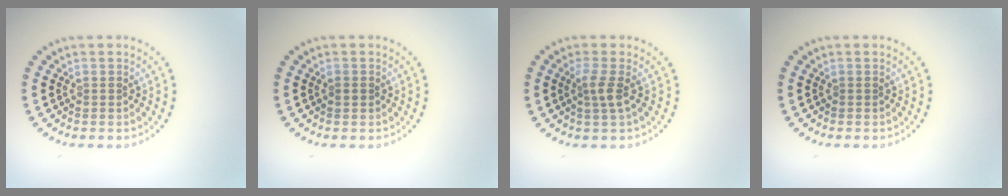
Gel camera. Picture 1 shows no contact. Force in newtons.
{"total": 0.9, "press": 0.9, "slide": 0.1}
{"total": 1.9, "press": 1.4, "slide": 1.3}
{"total": 0.0}